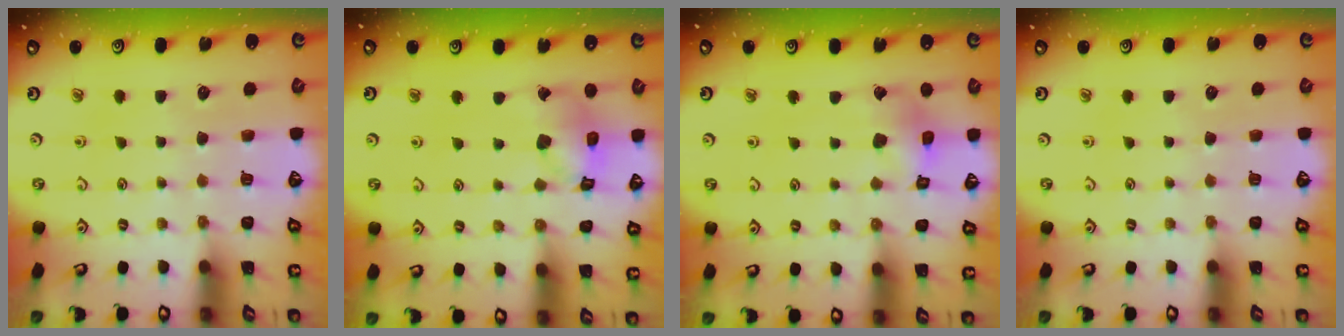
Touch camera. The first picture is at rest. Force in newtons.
{"total": 13.2, "press": 13.1, "slide": 1.6}
{"total": 8.0, "press": 8.0, "slide": 0.7}
{"total": 0.0}